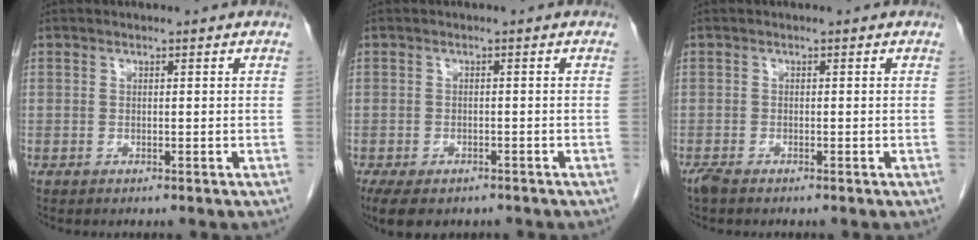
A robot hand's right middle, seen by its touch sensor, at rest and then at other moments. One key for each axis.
{"total": 7.7, "fx": -5.6, "fy": 3.6, "fz": 3.9, "tx": -0.068, "ty": -0.011, "tz": -0.081}
{"total": 1.7, "fx": -1.4, "fy": 0.4, "fz": 0.9, "tx": -0.027, "ty": -0.006, "tz": -0.026}